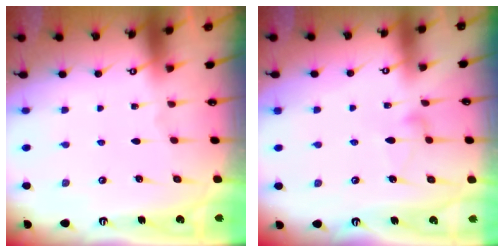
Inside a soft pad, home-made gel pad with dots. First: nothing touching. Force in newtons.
{"total": 6.0, "press": 6.0, "slide": 0.4}